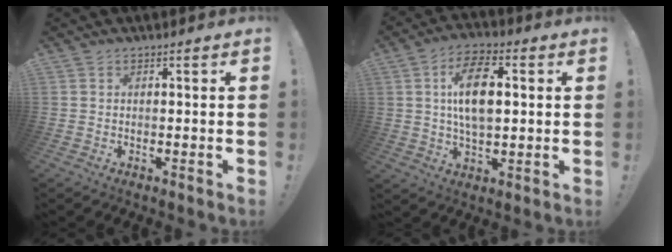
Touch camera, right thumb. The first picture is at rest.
{"total": 13.3, "force": [2.2, 7.6, 10.8], "torque": [-0.180, 0.003, 0.035]}